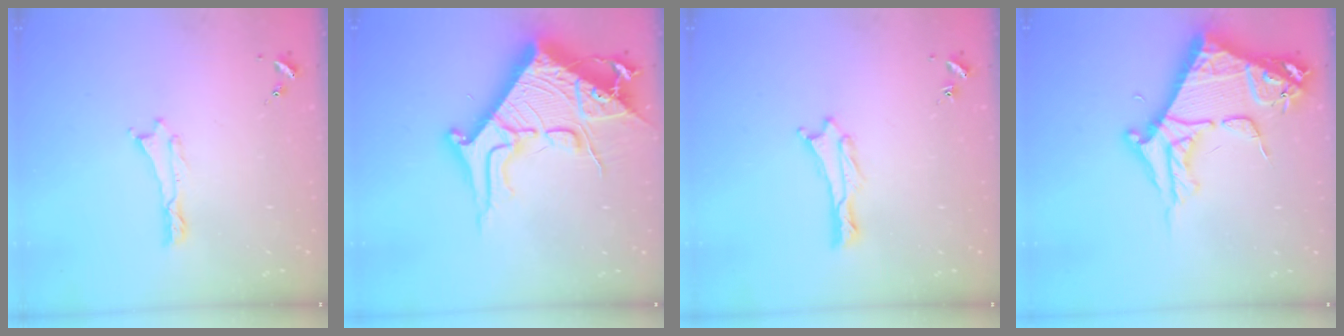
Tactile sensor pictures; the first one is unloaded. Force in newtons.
{"total": 14.9, "press": 14.8, "slide": 2.0}
{"total": 0.8, "press": 0.7, "slide": 0.1}
{"total": 9.3, "press": 9.3, "slide": 1.0}